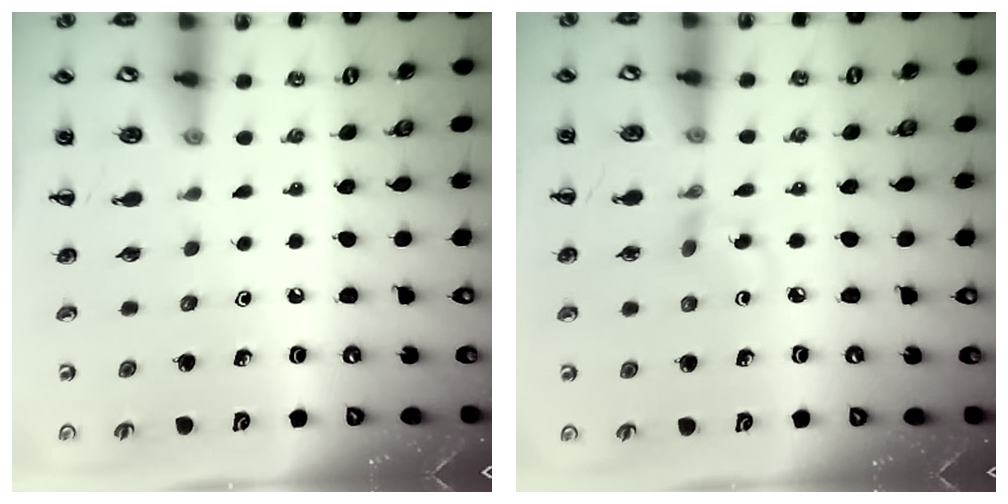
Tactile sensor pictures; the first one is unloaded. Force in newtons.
{"total": 4.1, "press": 3.9, "slide": 1.3}